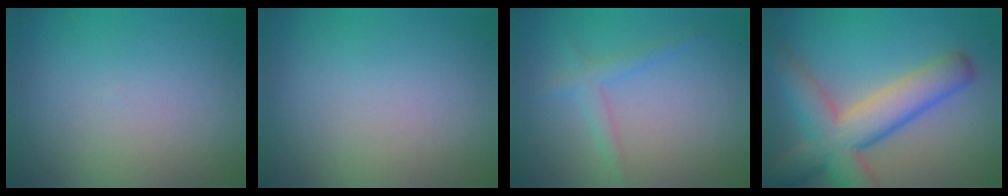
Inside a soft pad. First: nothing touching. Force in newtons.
{"total": 0.0}
{"total": 1.6, "press": 1.6, "slide": 0.2}
{"total": 8.3, "press": 8.3, "slide": 0.7}